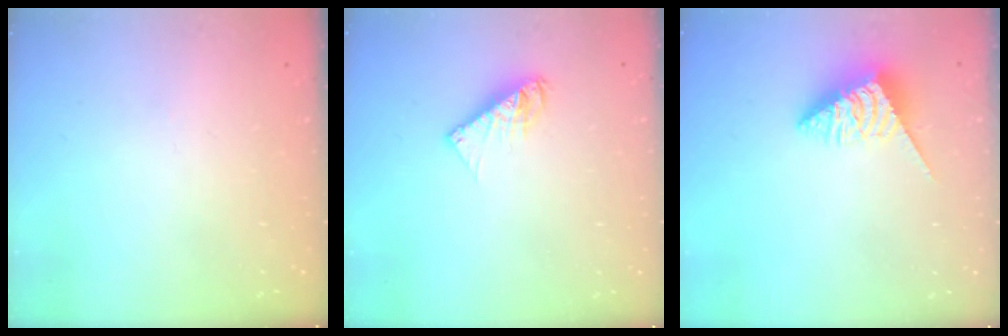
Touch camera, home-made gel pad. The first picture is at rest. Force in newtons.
{"total": 6.5, "press": 6.5, "slide": 0.3}
{"total": 4.3, "press": 4.3, "slide": 0.4}